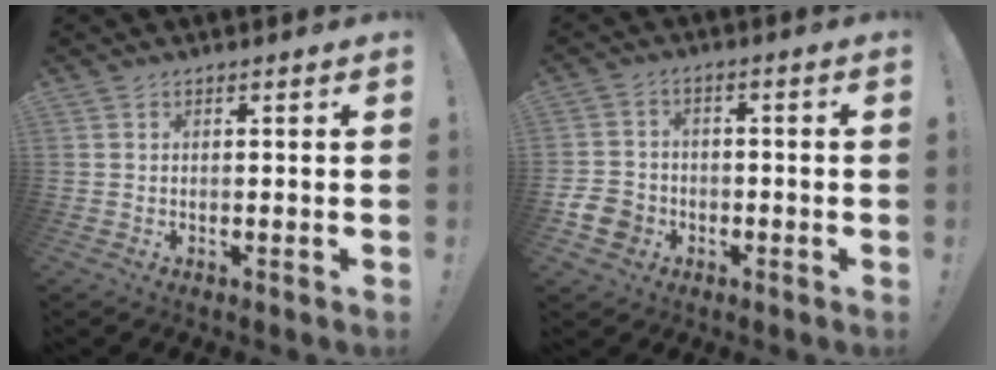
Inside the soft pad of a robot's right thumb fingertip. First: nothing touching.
{"total": 8.2, "force": [-3.8, 6.4, 3.2], "torque": [-0.061, 0.023, -0.073]}